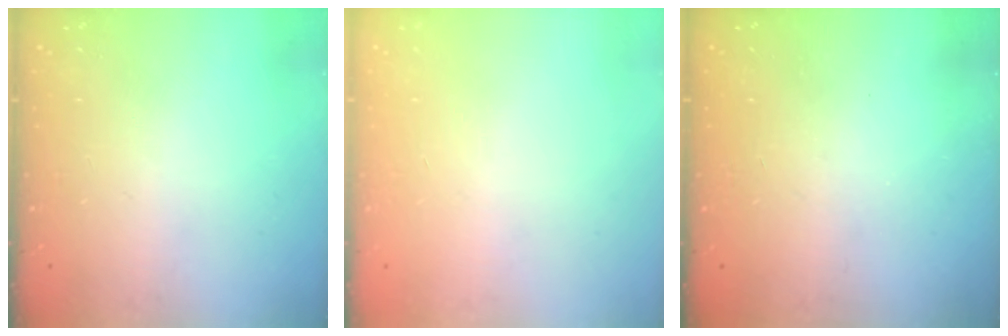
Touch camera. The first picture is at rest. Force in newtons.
{"total": 0.0}
{"total": 0.0}